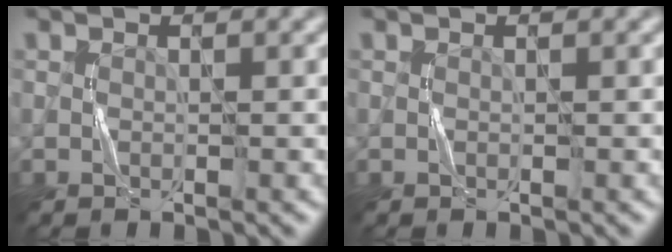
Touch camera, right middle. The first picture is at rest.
{"total": 0.0}